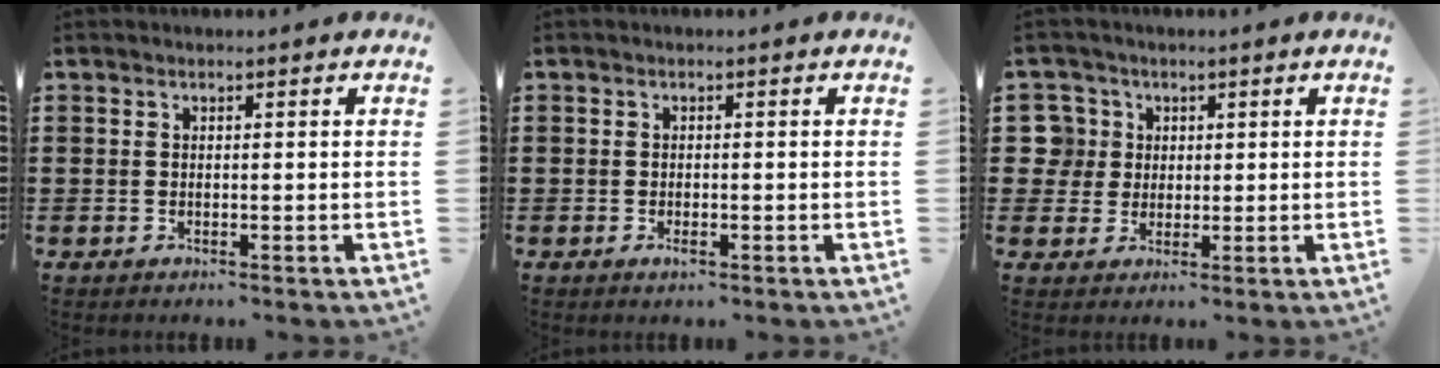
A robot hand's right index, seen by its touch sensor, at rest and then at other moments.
{"total": 0.8, "force": [-0.5, 0.2, 0.5], "torque": [-0.009, -0.005, -0.007]}
{"total": 4.9, "force": [1.0, 4.8, 0.6], "torque": [-0.043, 0.014, 0.016]}